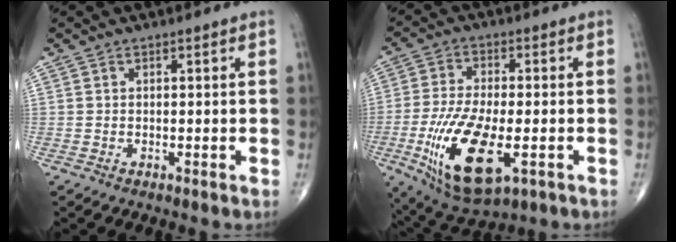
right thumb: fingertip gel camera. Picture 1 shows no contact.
{"total": 16.6, "force": [-5.1, 6.8, 14.2], "torque": [-0.281, -0.008, -0.075]}